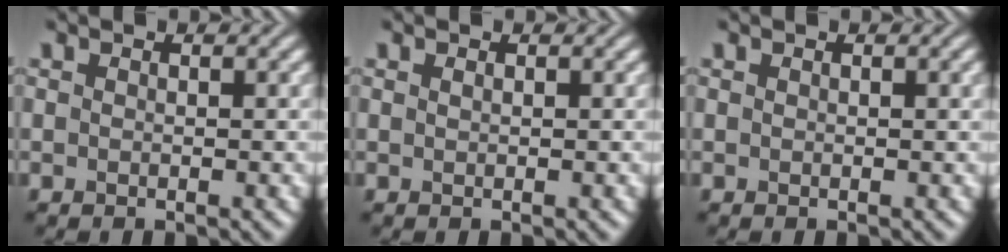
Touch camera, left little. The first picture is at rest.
{"total": 0.0}
{"total": 0.7, "force": [0.4, 0.2, 0.6], "torque": [-0.009, 0.002, 0.006]}